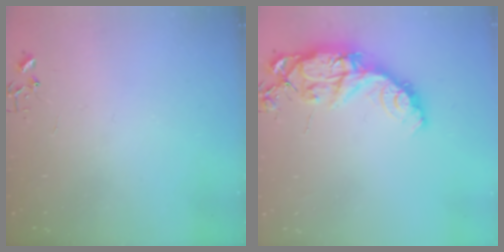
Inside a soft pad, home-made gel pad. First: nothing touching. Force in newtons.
{"total": 16.6, "press": 16.5, "slide": 1.3}